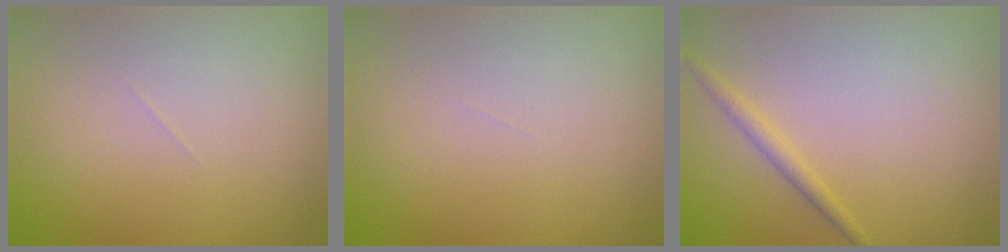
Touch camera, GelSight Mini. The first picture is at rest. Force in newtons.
{"total": 0.0}
{"total": 1.4, "press": 1.4, "slide": 0.1}